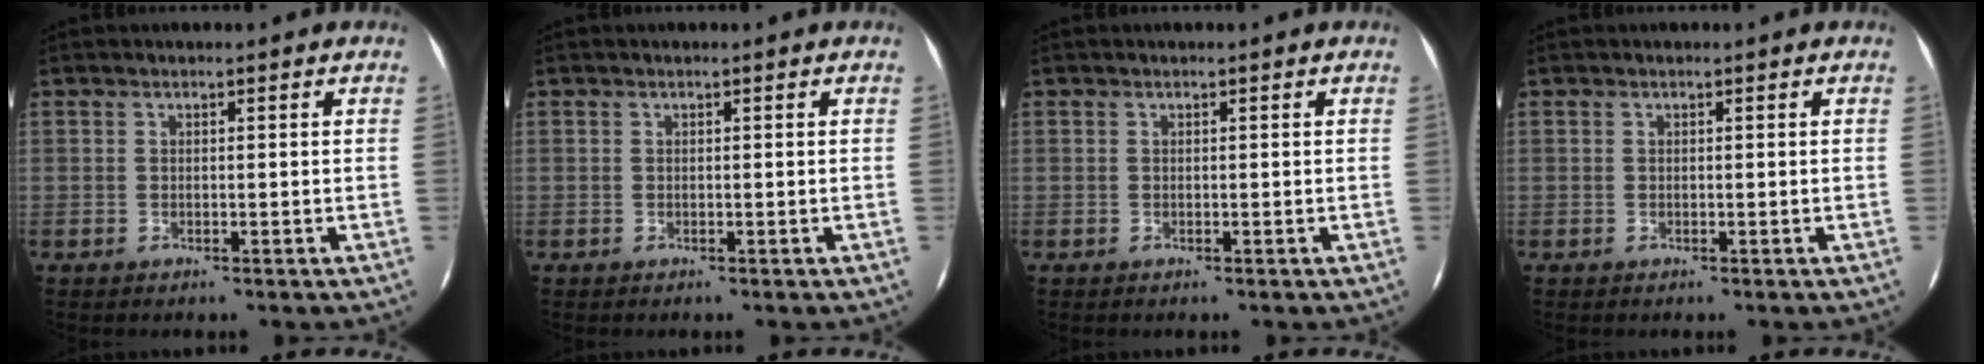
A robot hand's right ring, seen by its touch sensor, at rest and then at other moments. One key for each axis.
{"total": 0.0}
{"total": 0.0}
{"total": 0.0}